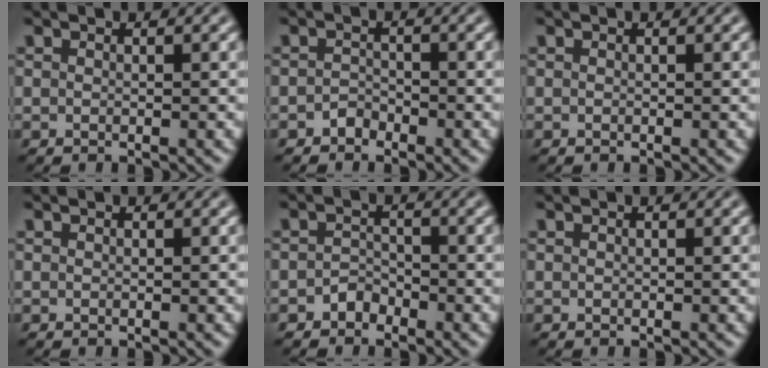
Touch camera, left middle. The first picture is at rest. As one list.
[{"total": 1.2, "force": [-1.0, 0.7, 0.2], "torque": [-0.002, 0.005, -0.019]}, {"total": 0.0}, {"total": 0.0}, {"total": 1.4, "force": [-1.0, 0.9, 0.3], "torque": [-0.003, 0.008, -0.020]}, {"total": 0.0}]